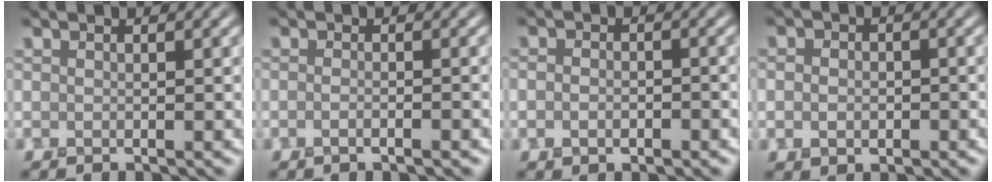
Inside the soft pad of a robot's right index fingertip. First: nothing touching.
{"total": 2.3, "force": [-0.7, 1.0, 2.0], "torque": [-0.003, -0.001, -0.023]}
{"total": 2.1, "force": [-0.6, 1.4, 1.5], "torque": [-0.022, -0.001, -0.011]}
{"total": 2.4, "force": [-0.3, 1.9, 1.4], "torque": [-0.017, -0.002, -0.009]}